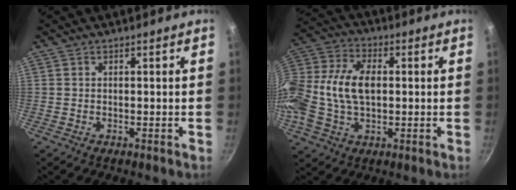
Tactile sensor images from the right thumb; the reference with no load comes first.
{"total": 16.7, "force": [0.0, 10.8, 12.8], "torque": [-0.258, 0.034, -0.011]}